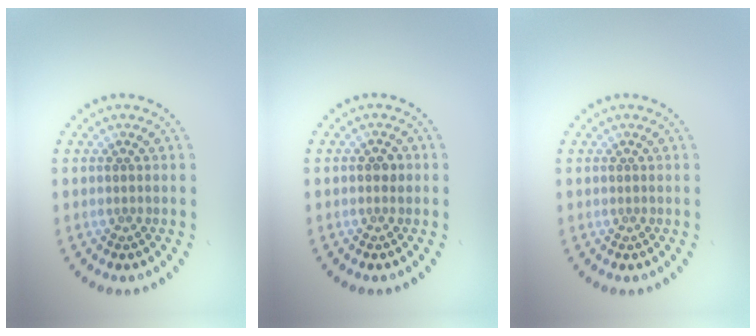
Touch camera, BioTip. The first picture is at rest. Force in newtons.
{"total": 1.2, "press": 1.2, "slide": 0.2}
{"total": 0.0}